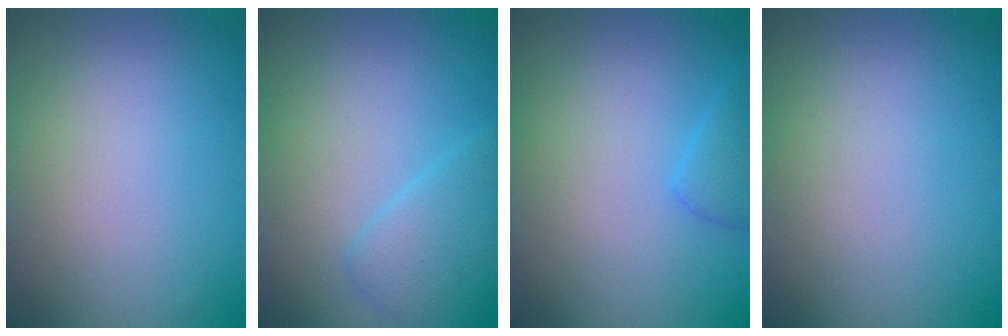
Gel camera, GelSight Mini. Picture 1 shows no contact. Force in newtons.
{"total": 2.9, "press": 2.9, "slide": 0.1}
{"total": 1.7, "press": 1.7, "slide": 0.1}
{"total": 0.0}